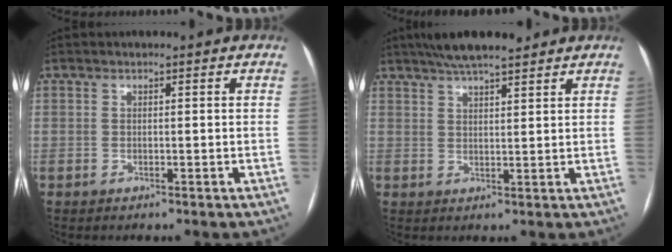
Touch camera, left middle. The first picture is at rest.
{"total": 8.5, "force": [6.9, 1.2, 4.7], "torque": [-0.072, 0.026, 0.110]}